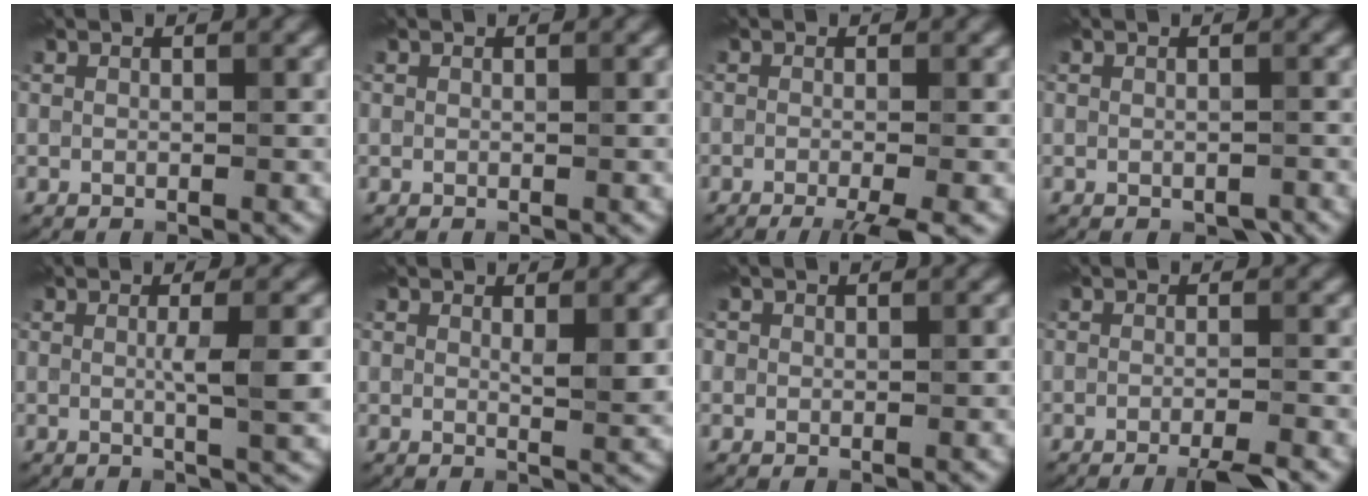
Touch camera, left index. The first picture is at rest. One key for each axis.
{"total": 0.0}
{"total": 3.3, "fx": -1.7, "fy": 0.7, "fz": 2.7, "tx": -0.035, "ty": -0.006, "tz": -0.033}
{"total": 0.7, "fx": -0.4, "fy": 0.4, "fz": 0.4, "tx": -0.006, "ty": -0.002, "tz": -0.005}
{"total": 3.8, "fx": 0.2, "fy": 0.7, "fz": 3.7, "tx": -0.053, "ty": -0.001, "tz": 0.004}
{"total": 1.9, "fx": 0.7, "fy": 0.4, "fz": 1.7, "tx": -0.024, "ty": -0.005, "tz": 0.012}
{"total": 0.8, "fx": 0.1, "fy": 0.8, "fz": 0.2, "tx": 0.000, "ty": -0.004, "tz": 0.002}
{"total": 2.8, "fx": -1.7, "fy": 0.4, "fz": 2.1, "tx": -0.025, "ty": -0.007, "tz": -0.036}